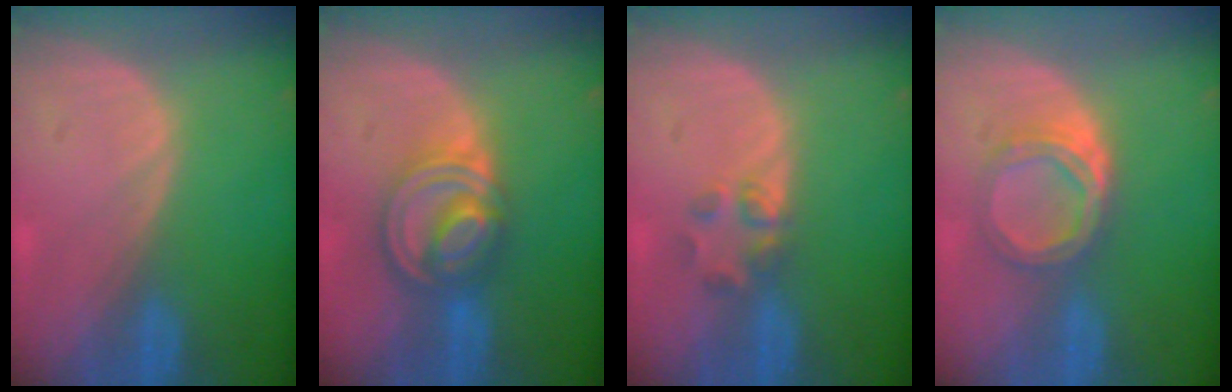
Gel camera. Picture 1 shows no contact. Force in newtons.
{"total": 8.1, "press": 7.0, "slide": 4.1}
{"total": 2.7, "press": 2.6, "slide": 0.9}
{"total": 5.6, "press": 5.0, "slide": 2.5}